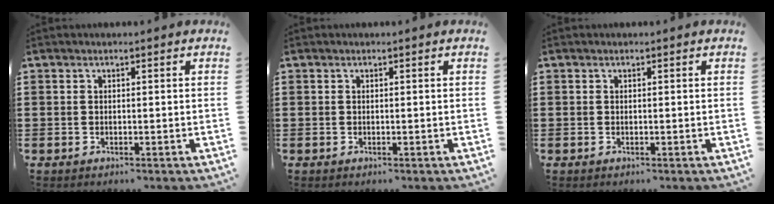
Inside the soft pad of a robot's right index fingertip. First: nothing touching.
{"total": 0.0}
{"total": 0.0}